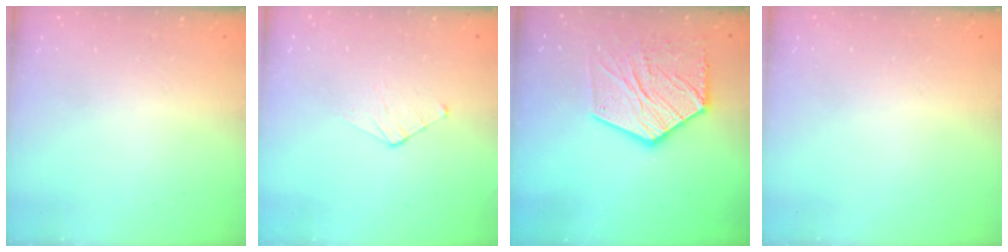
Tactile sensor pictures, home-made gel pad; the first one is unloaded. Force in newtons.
{"total": 2.8, "press": 2.7, "slide": 0.3}
{"total": 15.8, "press": 15.7, "slide": 1.2}
{"total": 0.0}